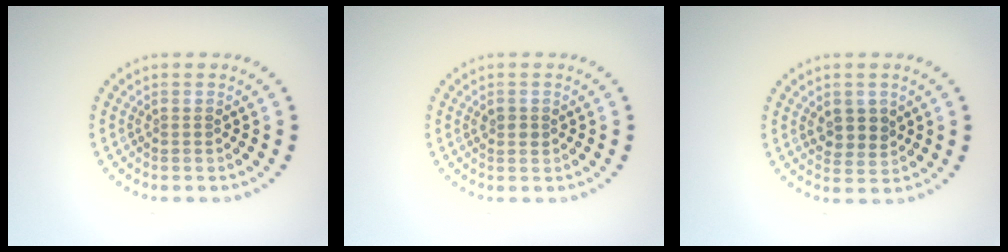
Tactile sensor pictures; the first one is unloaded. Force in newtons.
{"total": 1.0, "press": 1.0, "slide": 0.2}
{"total": 2.6, "press": 2.4, "slide": 0.9}